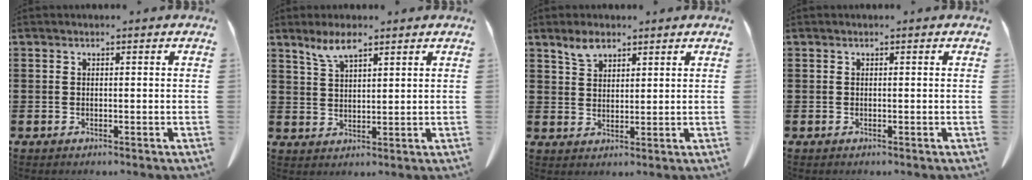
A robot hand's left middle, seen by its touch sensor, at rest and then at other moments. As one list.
[{"total": 4.6, "force": [3.2, 1.1, 3.1], "torque": [-0.068, 0.001, 0.058]}, {"total": 3.4, "force": [2.6, 1.4, 1.7], "torque": [-0.039, 0.003, 0.049]}, {"total": 0.0}]